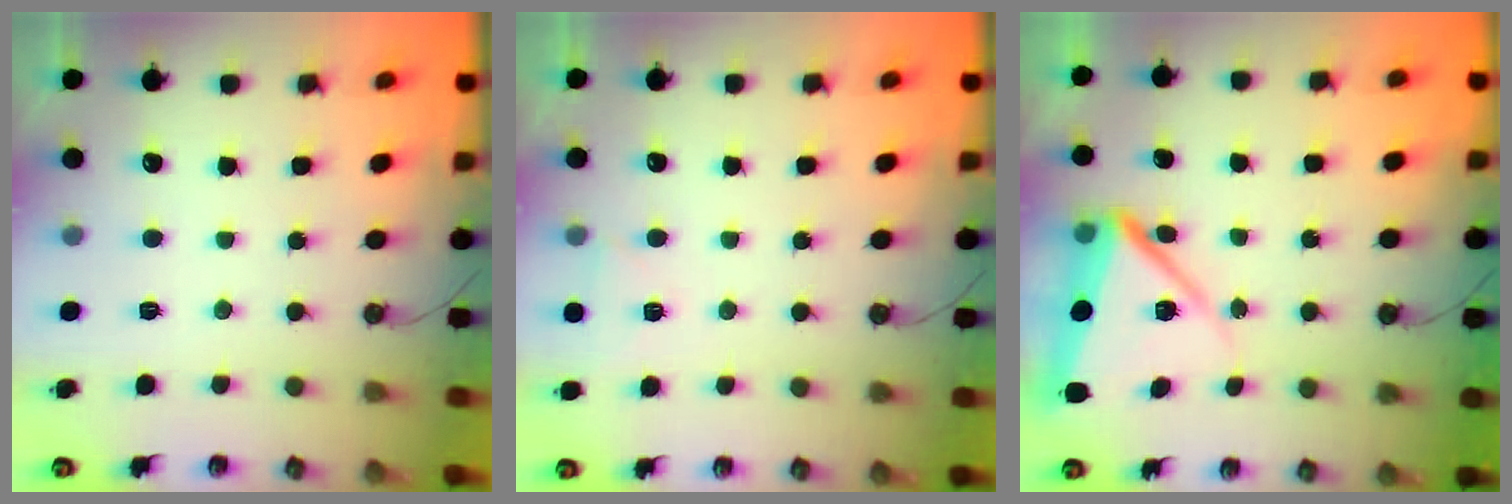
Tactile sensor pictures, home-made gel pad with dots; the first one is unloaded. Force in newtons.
{"total": 3.9, "press": 3.7, "slide": 1.0}
{"total": 9.3, "press": 8.0, "slide": 4.6}